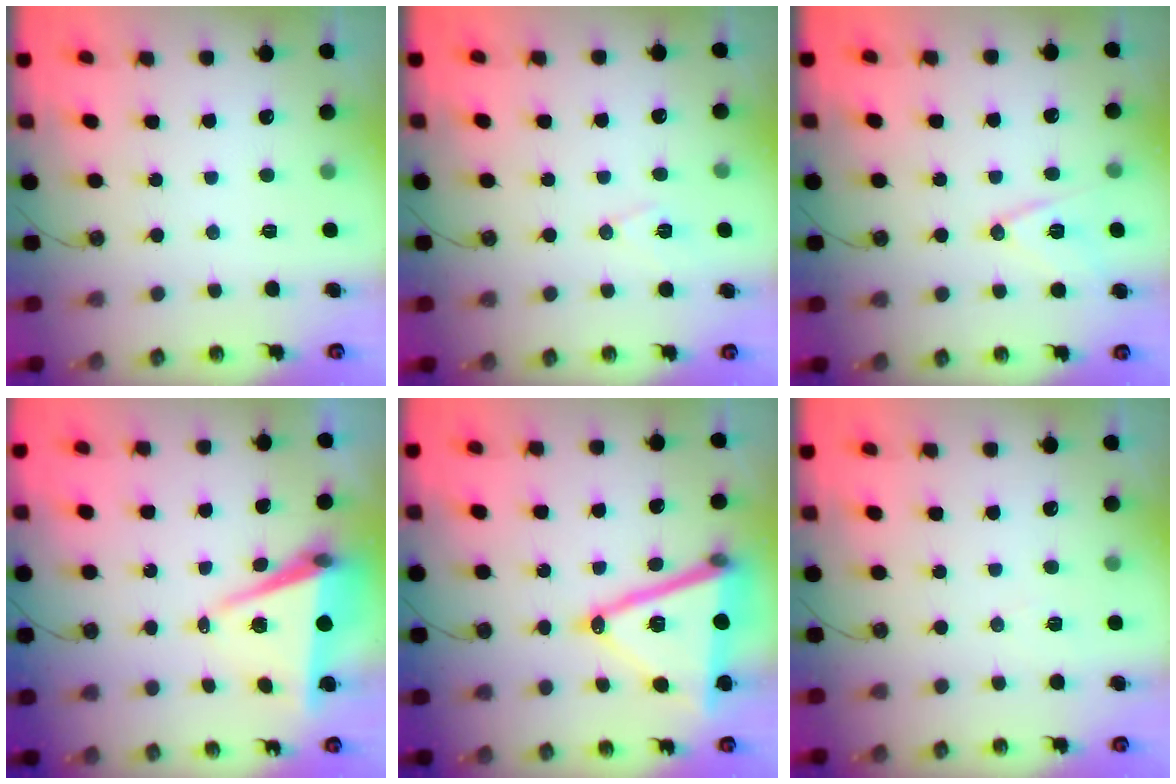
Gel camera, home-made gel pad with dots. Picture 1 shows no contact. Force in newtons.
{"total": 7.7, "press": 6.4, "slide": 4.3}
{"total": 11.5, "press": 11.1, "slide": 3.3}
{"total": 7.2, "press": 5.7, "slide": 4.3}
{"total": 19.6, "press": 19.2, "slide": 3.8}
{"total": 4.7, "press": 4.1, "slide": 2.2}